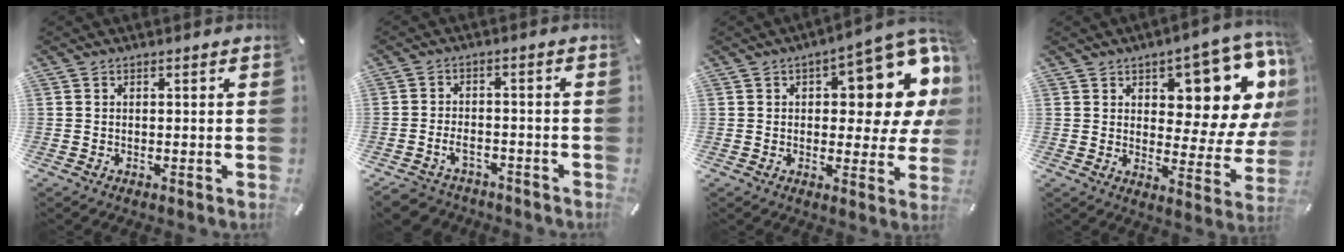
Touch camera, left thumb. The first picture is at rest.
{"total": 5.2, "force": [-2.9, 3.5, 2.5], "torque": [-0.060, 0.011, -0.057]}
{"total": 15.7, "force": [6.5, 6.9, 12.6], "torque": [-0.145, -0.053, 0.101]}
{"total": 13.1, "force": [8.5, 5.9, 8.0], "torque": [-0.088, -0.088, 0.139]}